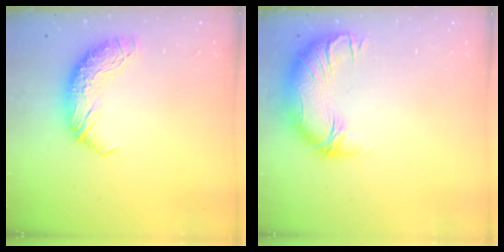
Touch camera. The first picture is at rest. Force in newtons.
{"total": 3.5, "press": 2.8, "slide": 2.1}